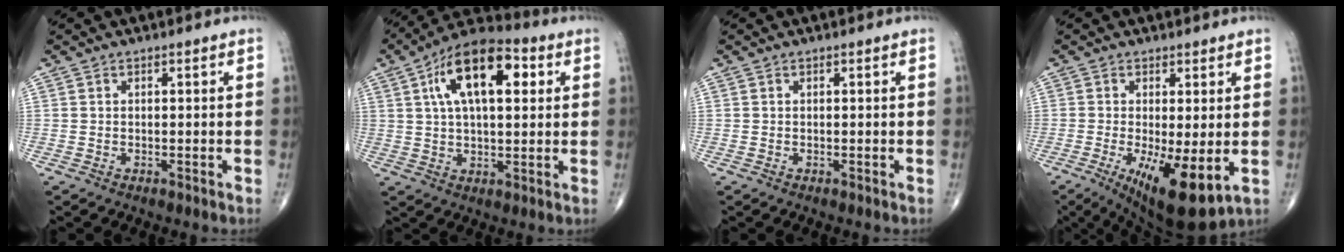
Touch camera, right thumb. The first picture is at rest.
{"total": 16.1, "force": [4.9, 7.6, 13.3], "torque": [-0.204, 0.016, 0.073]}
{"total": 0.0}
{"total": 11.9, "force": [-2.9, 3.6, 11.0], "torque": [-0.179, -0.024, -0.033]}